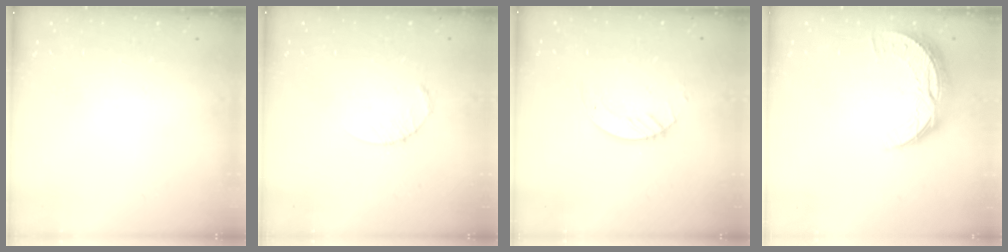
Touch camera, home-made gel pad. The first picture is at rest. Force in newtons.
{"total": 2.6, "press": 2.6, "slide": 0.4}
{"total": 3.1, "press": 3.0, "slide": 0.3}
{"total": 8.9, "press": 8.9, "slide": 0.6}